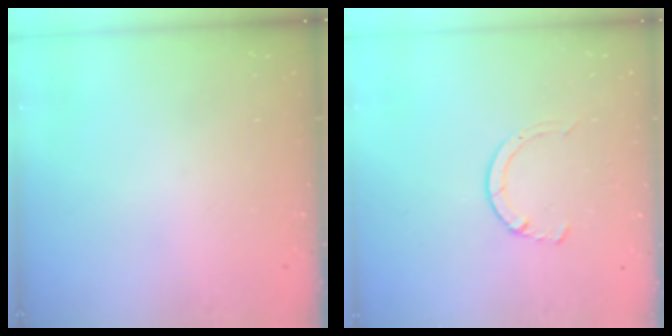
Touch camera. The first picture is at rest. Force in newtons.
{"total": 3.3, "press": 3.3, "slide": 0.4}